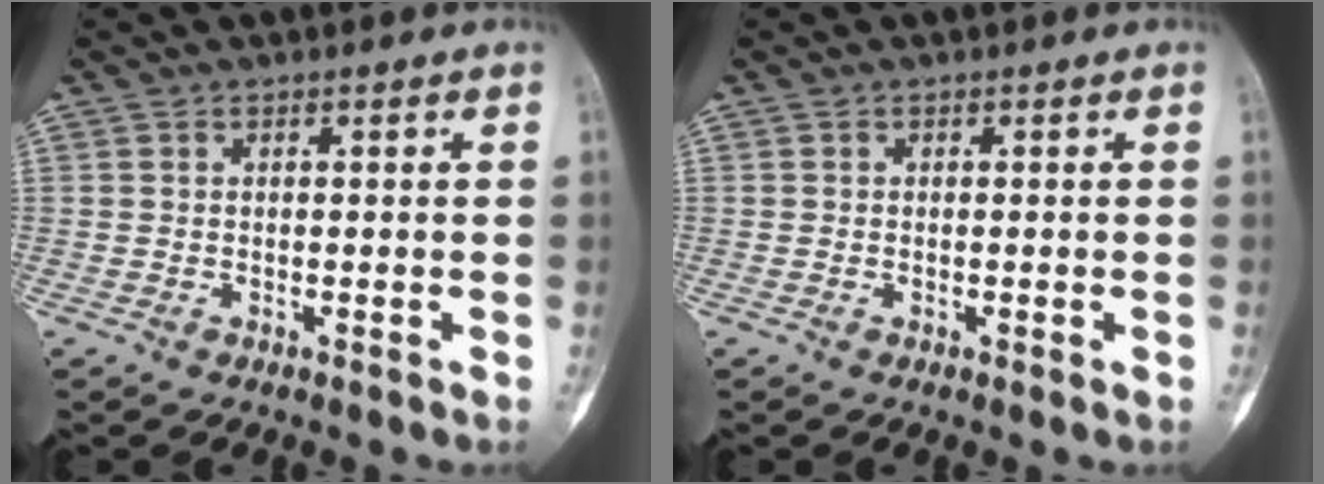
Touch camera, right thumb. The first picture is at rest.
{"total": 0.5, "force": [-0.2, 0.2, 0.4], "torque": [-0.004, -0.001, -0.003]}